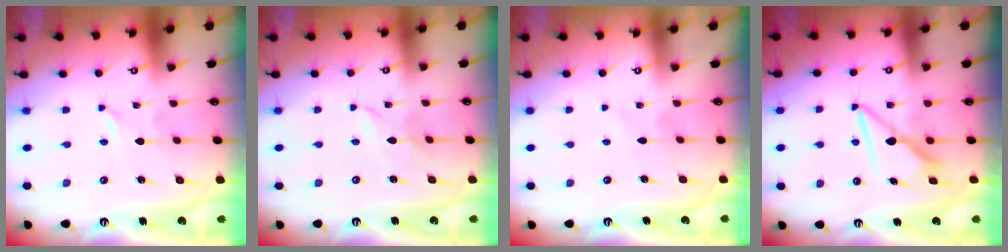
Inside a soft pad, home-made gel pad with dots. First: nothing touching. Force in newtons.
{"total": 2.2, "press": 2.2, "slide": 0.3}
{"total": 4.2, "press": 4.1, "slide": 0.6}
{"total": 7.9, "press": 7.9, "slide": 0.3}